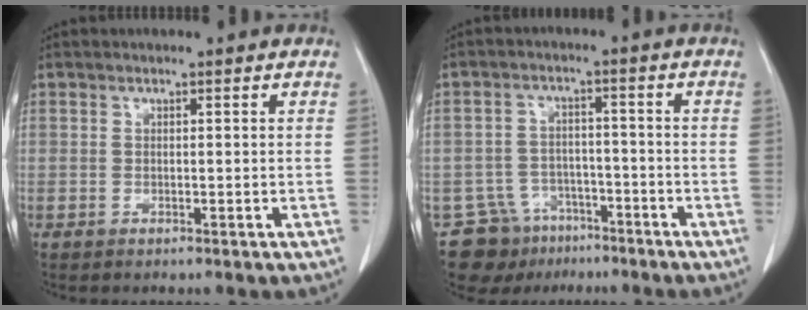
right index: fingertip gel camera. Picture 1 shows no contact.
{"total": 8.3, "force": [-5.9, 5.8, 0.6], "torque": [-0.006, 0.024, -0.089]}